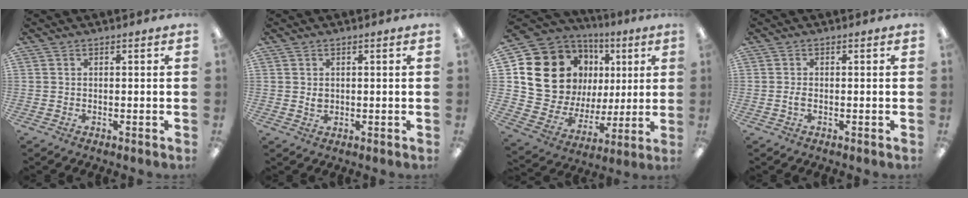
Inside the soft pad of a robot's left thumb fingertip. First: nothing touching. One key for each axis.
{"total": 1.6, "fx": 0.2, "fy": 1.2, "fz": 1.0, "tx": -0.022, "ty": 0.001, "tz": 0.005}
{"total": 17.8, "fx": 6.6, "fy": 14.8, "fz": 7.4, "tx": -0.159, "ty": -0.031, "tz": 0.147}
{"total": 1.4, "fx": -0.3, "fy": 0.6, "fz": 1.2, "tx": -0.023, "ty": 0.000, "tz": -0.006}